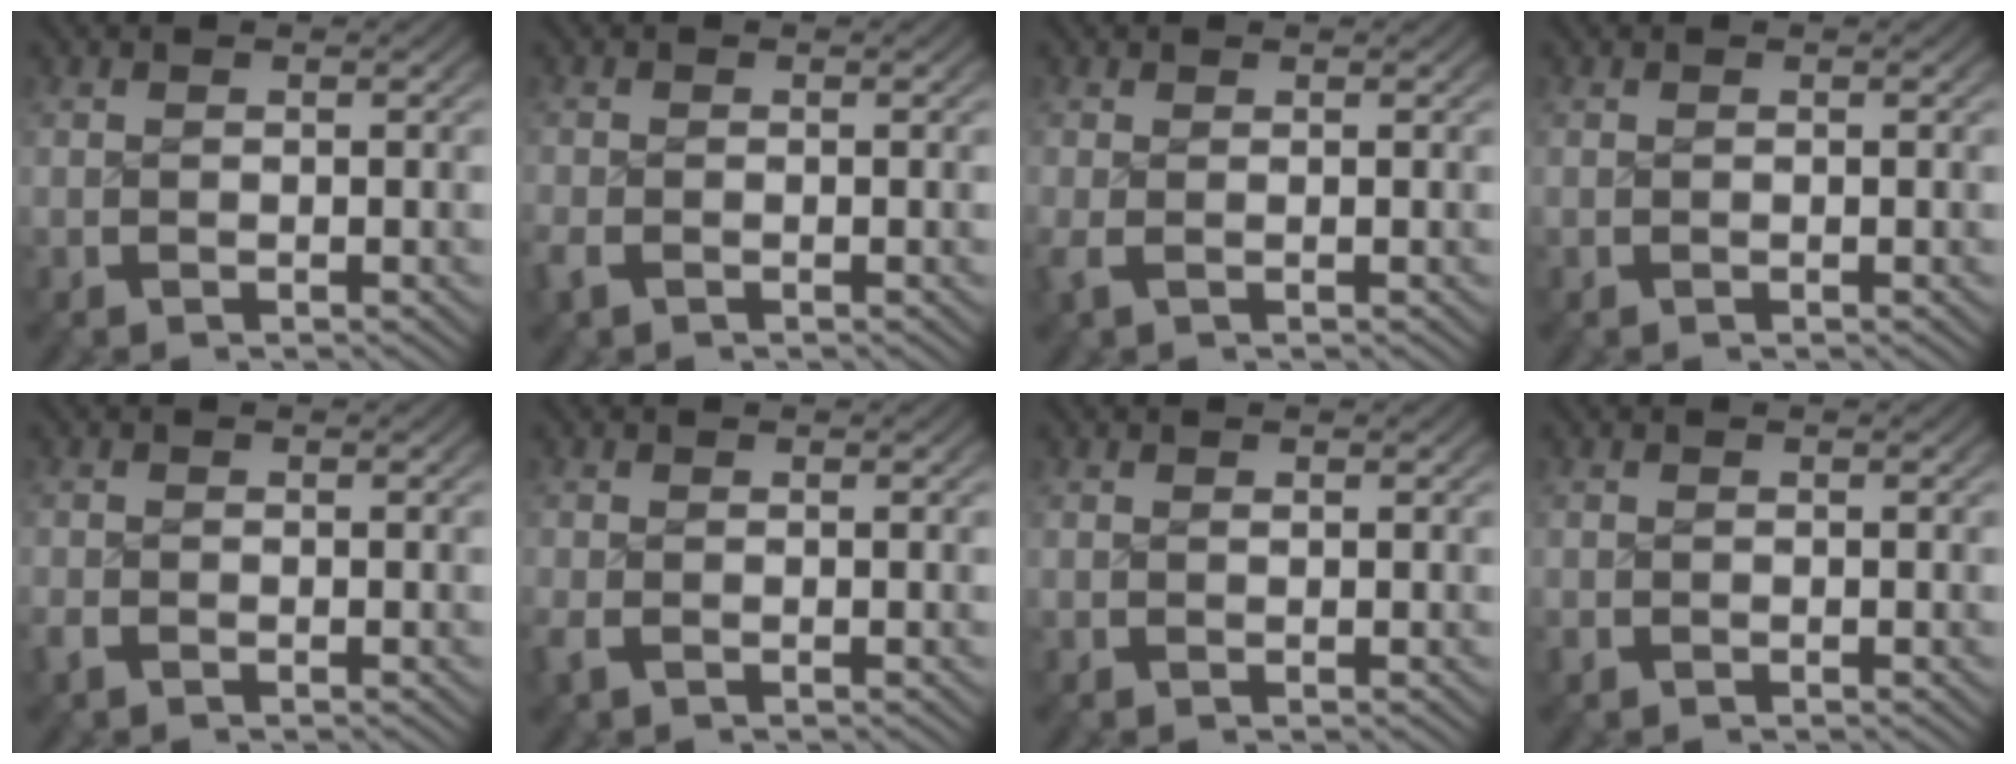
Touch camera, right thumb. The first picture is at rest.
{"total": 1.2, "force": [-0.9, 0.8, 0.4], "torque": [-0.010, -0.004, -0.018]}
{"total": 0.9, "force": [-0.2, 0.4, 0.7], "torque": [-0.021, -0.007, -0.002]}
{"total": 0.0}
{"total": 1.0, "force": [-0.8, 0.6, 0.2], "torque": [-0.007, -0.004, -0.017]}
{"total": 1.1, "force": [-0.6, 0.7, 0.6], "torque": [-0.018, -0.005, -0.011]}
{"total": 0.0}
{"total": 0.6, "force": [-0.4, 0.4, 0.1], "torque": [-0.005, -0.005, -0.008]}